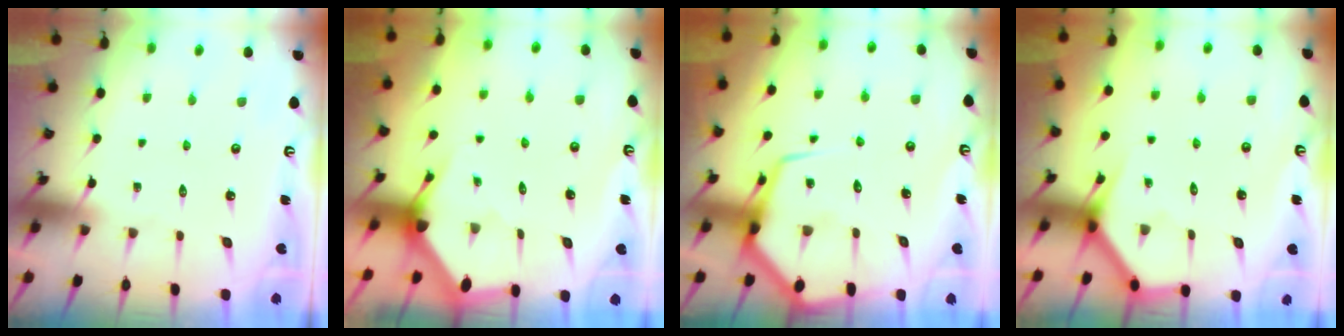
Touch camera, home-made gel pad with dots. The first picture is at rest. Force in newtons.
{"total": 2.9, "press": 2.9, "slide": 0.2}
{"total": 10.9, "press": 10.8, "slide": 1.1}
{"total": 3.7, "press": 3.7, "slide": 0.3}